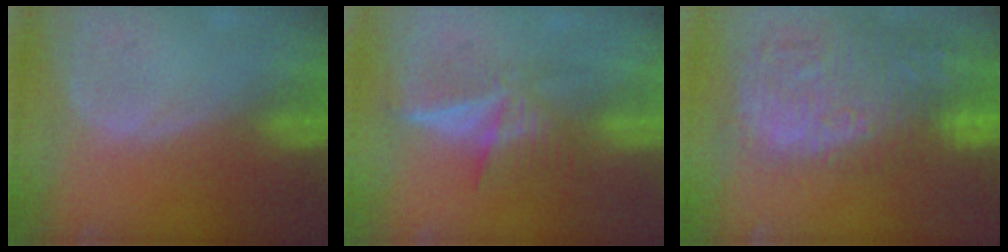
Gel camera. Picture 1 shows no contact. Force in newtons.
{"total": 6.3, "press": 5.3, "slide": 3.4}
{"total": 15.6, "press": 13.1, "slide": 8.5}